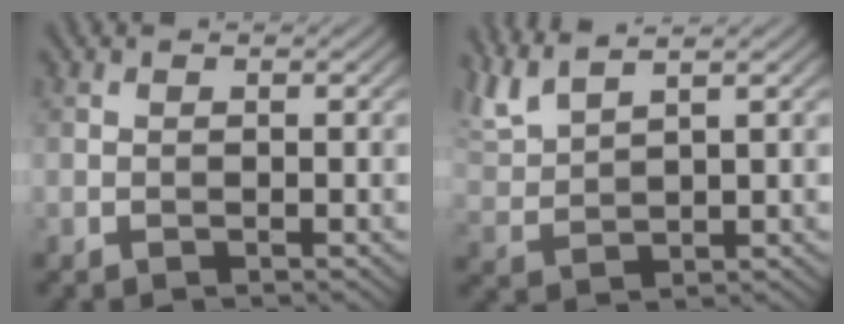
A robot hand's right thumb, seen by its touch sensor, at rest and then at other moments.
{"total": 6.1, "force": [4.7, 1.4, 3.6], "torque": [-0.097, 0.020, 0.102]}